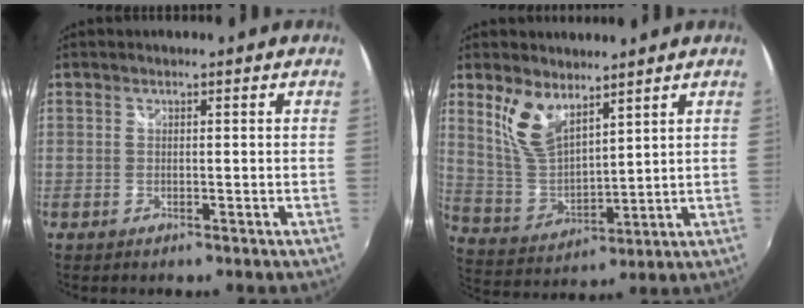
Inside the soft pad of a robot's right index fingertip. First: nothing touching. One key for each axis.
{"total": 9.7, "fx": 6.0, "fy": 4.4, "fz": 6.2, "tx": -0.124, "ty": -0.001, "tz": 0.130}